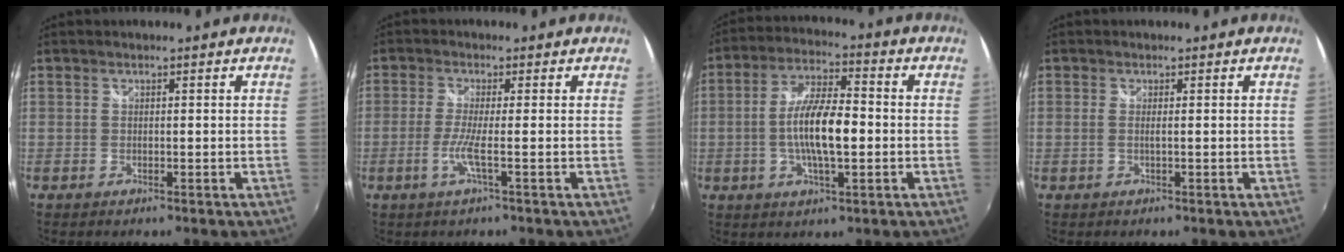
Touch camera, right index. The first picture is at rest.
{"total": 3.8, "force": [-1.3, -0.7, 3.5], "torque": [-0.083, -0.007, -0.030]}
{"total": 11.2, "force": [-1.5, 3.2, 10.6], "torque": [-0.206, 0.004, -0.028]}
{"total": 1.2, "force": [-0.1, -0.1, 1.2], "torque": [-0.024, -0.001, -0.004]}